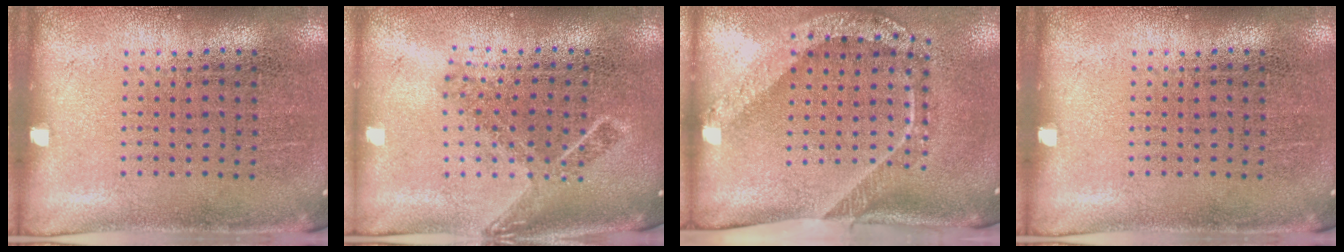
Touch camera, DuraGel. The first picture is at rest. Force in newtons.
{"total": 1.8, "press": 1.3, "slide": 1.2}
{"total": 2.4, "press": 1.7, "slide": 1.7}
{"total": 0.0}